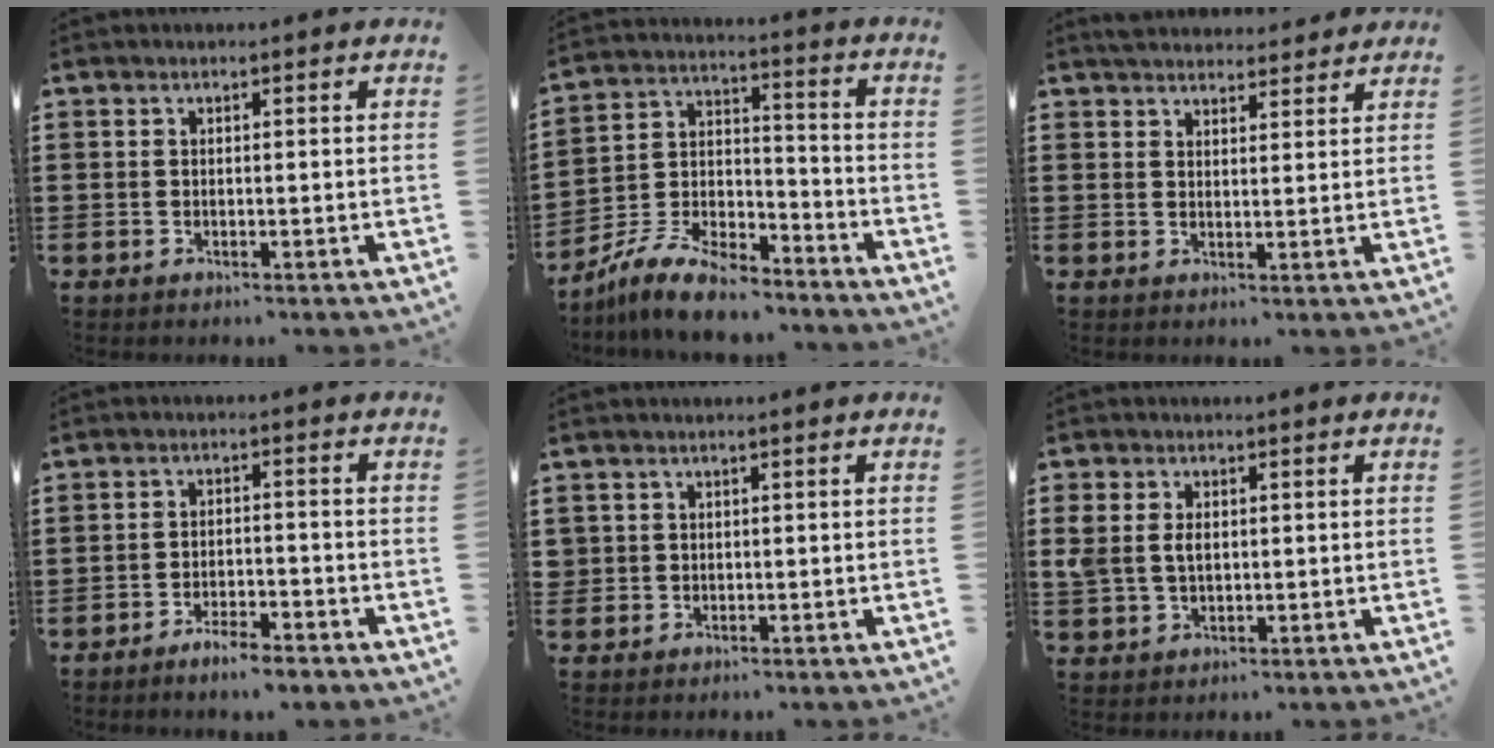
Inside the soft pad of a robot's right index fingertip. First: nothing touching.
{"total": 8.8, "force": [-7.9, 2.1, 3.4], "torque": [-0.077, 0.015, -0.153]}
{"total": 2.7, "force": [2.7, 0.2, -0.1], "torque": [-0.006, -0.004, 0.053]}
{"total": 3.8, "force": [-3.5, 0.2, 1.4], "torque": [-0.026, 0.004, -0.068]}
{"total": 1.1, "force": [0.1, 1.0, 0.0], "torque": [-0.004, 0.005, 0.001]}
{"total": 3.6, "force": [0.4, 2.5, 2.5], "torque": [-0.062, 0.008, 0.004]}